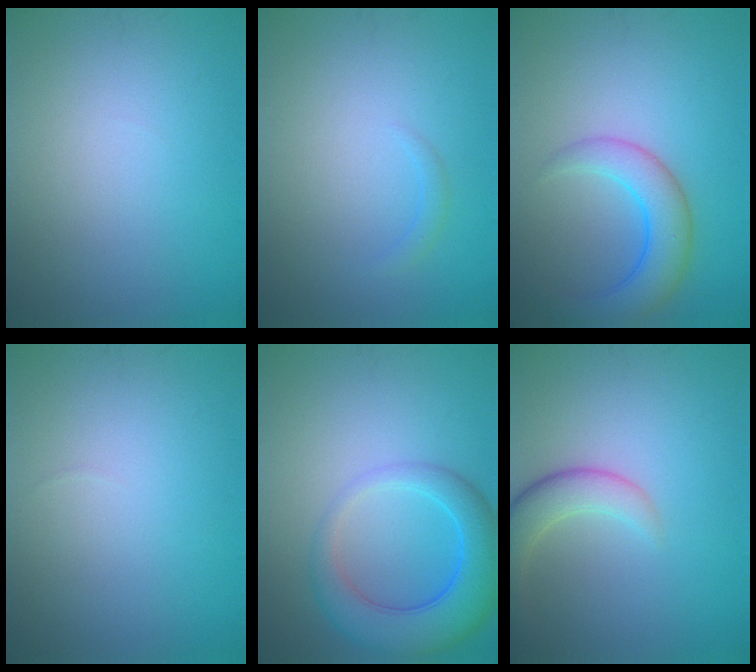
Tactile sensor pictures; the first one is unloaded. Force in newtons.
{"total": 0.8, "press": 0.8, "slide": 0.0}
{"total": 4.6, "press": 4.6, "slide": 0.3}
{"total": 0.0}
{"total": 6.4, "press": 6.4, "slide": 0.4}
{"total": 3.6, "press": 3.6, "slide": 0.4}